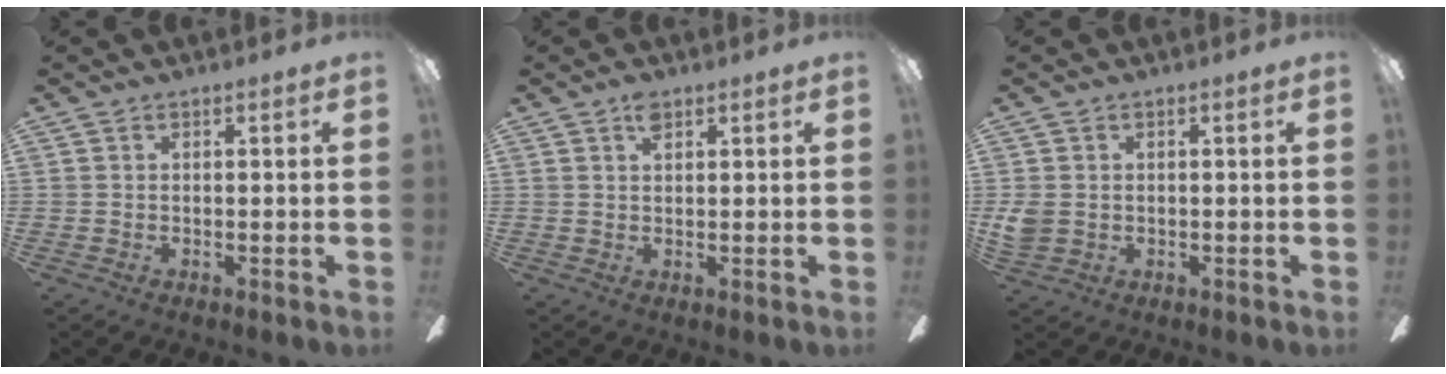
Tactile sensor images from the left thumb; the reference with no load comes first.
{"total": 2.7, "force": [1.8, 1.2, 1.6], "torque": [-0.029, -0.001, 0.030]}
{"total": 3.5, "force": [0.4, 3.0, 1.8], "torque": [-0.038, 0.005, 0.010]}